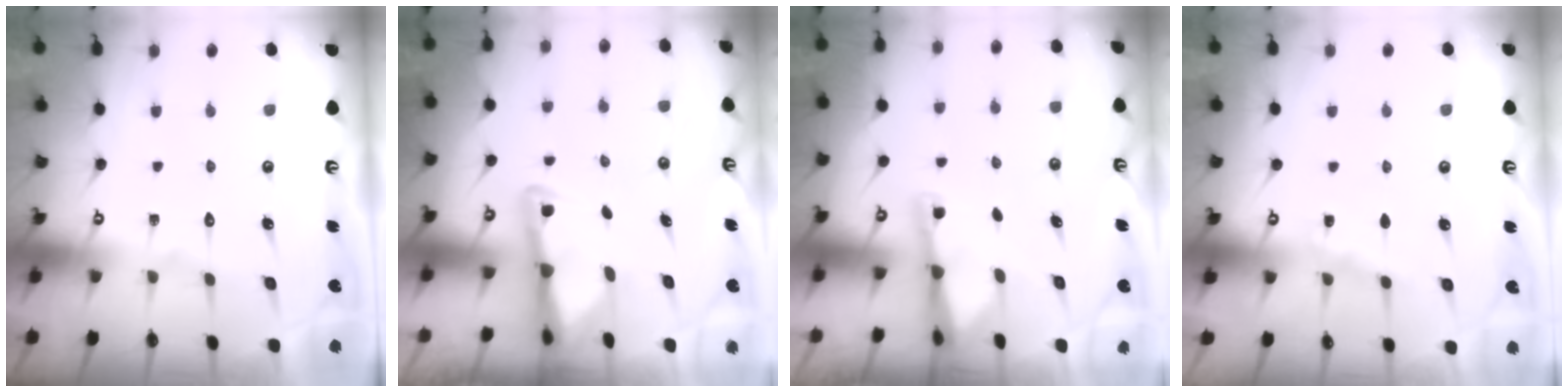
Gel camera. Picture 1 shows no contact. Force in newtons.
{"total": 2.8, "press": 2.7, "slide": 0.7}
{"total": 2.9, "press": 2.8, "slide": 0.5}
{"total": 3.4, "press": 3.3, "slide": 0.5}